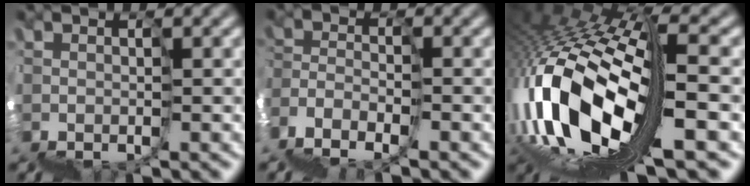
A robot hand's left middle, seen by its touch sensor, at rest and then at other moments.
{"total": 1.5, "force": [-1.1, 0.7, 0.7], "torque": [-0.008, 0.018, -0.030]}
{"total": 13.6, "force": [-0.7, 4.7, 12.7], "torque": [-0.279, 0.022, -0.009]}